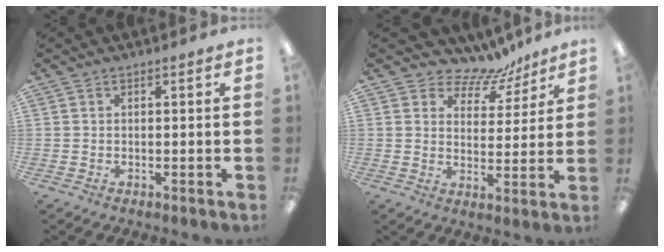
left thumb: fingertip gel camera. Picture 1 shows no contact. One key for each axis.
{"total": 8.7, "fx": 7.4, "fy": 4.3, "fz": 2.1, "tx": -0.037, "ty": -0.061, "tz": 0.132}